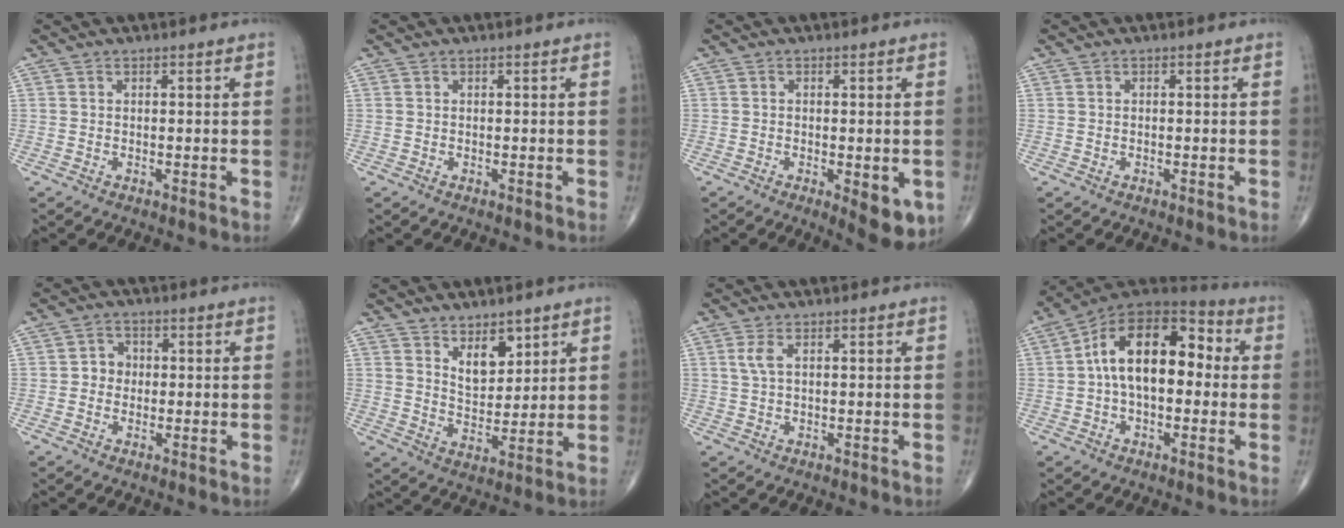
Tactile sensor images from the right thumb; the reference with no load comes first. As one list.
[{"total": 0.0}, {"total": 7.3, "force": [-2.3, 2.8, 6.4], "torque": [-0.071, -0.012, -0.027]}, {"total": 0.0}, {"total": 3.0, "force": [-0.2, 2.7, 1.3], "torque": [-0.002, 0.008, -0.012]}, {"total": 6.9, "force": [4.2, 3.6, 4.0], "torque": [-0.042, -0.039, 0.080]}, {"total": 2.3, "force": [0.7, 0.8, 2.0], "torque": [-0.054, 0.006, 0.021]}, {"total": 17.6, "force": [1.4, 10.0, 14.4], "torque": [-0.213, 0.050, 0.011]}]